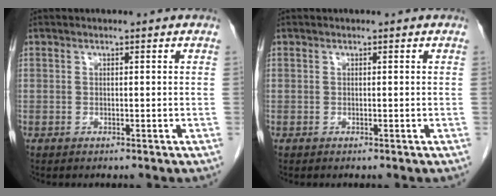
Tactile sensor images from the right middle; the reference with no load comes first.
{"total": 0.0}